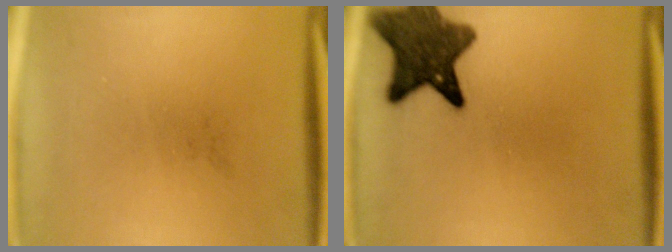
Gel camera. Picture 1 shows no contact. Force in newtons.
{"total": 10.5}